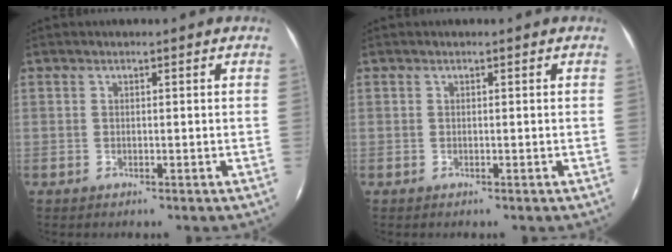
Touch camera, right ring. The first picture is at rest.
{"total": 0.0}